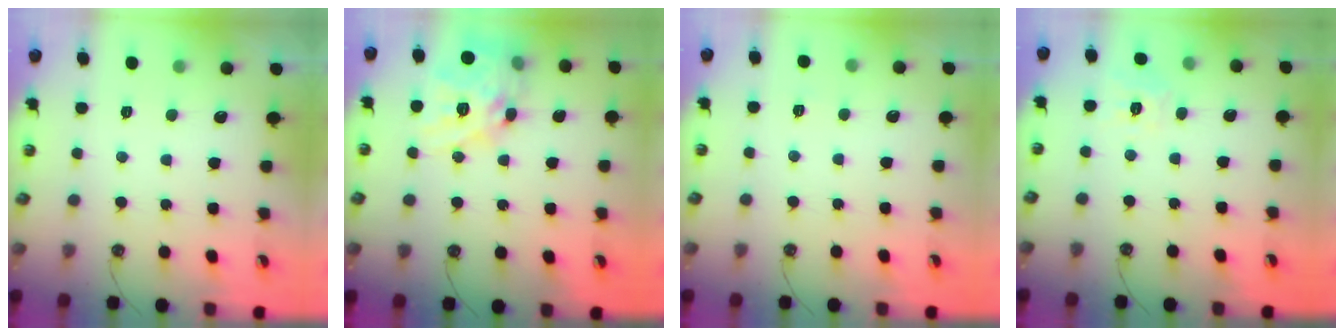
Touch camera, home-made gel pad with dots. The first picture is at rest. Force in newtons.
{"total": 19.4, "press": 19.3, "slide": 1.9}
{"total": 2.5, "press": 2.5, "slide": 0.4}
{"total": 8.5, "press": 8.5, "slide": 0.8}